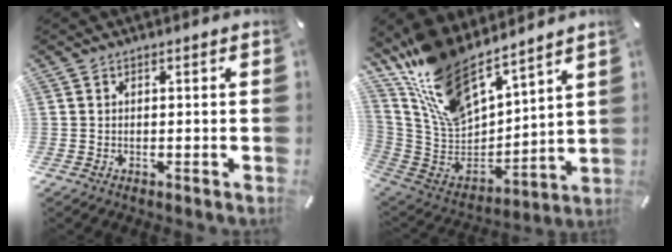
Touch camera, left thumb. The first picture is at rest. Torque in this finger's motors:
{"motor_torque": [2.01, -0.99, 0.63, -0.48, 0.25]}